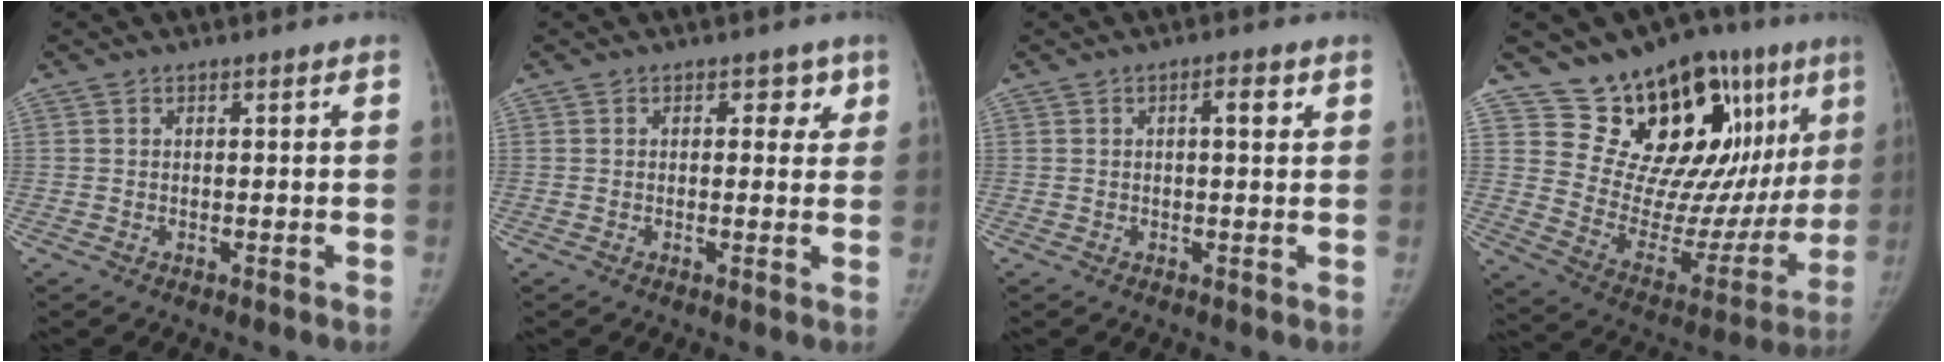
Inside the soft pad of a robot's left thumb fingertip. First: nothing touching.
{"total": 2.9, "force": [1.4, 2.0, 1.6], "torque": [0.013, -0.004, 0.013]}
{"total": 2.8, "force": [1.0, 0.9, 2.5], "torque": [-0.034, 0.000, 0.014]}
{"total": 25.6, "force": [14.8, 11.8, 17.2], "torque": [-0.188, -0.066, 0.240]}